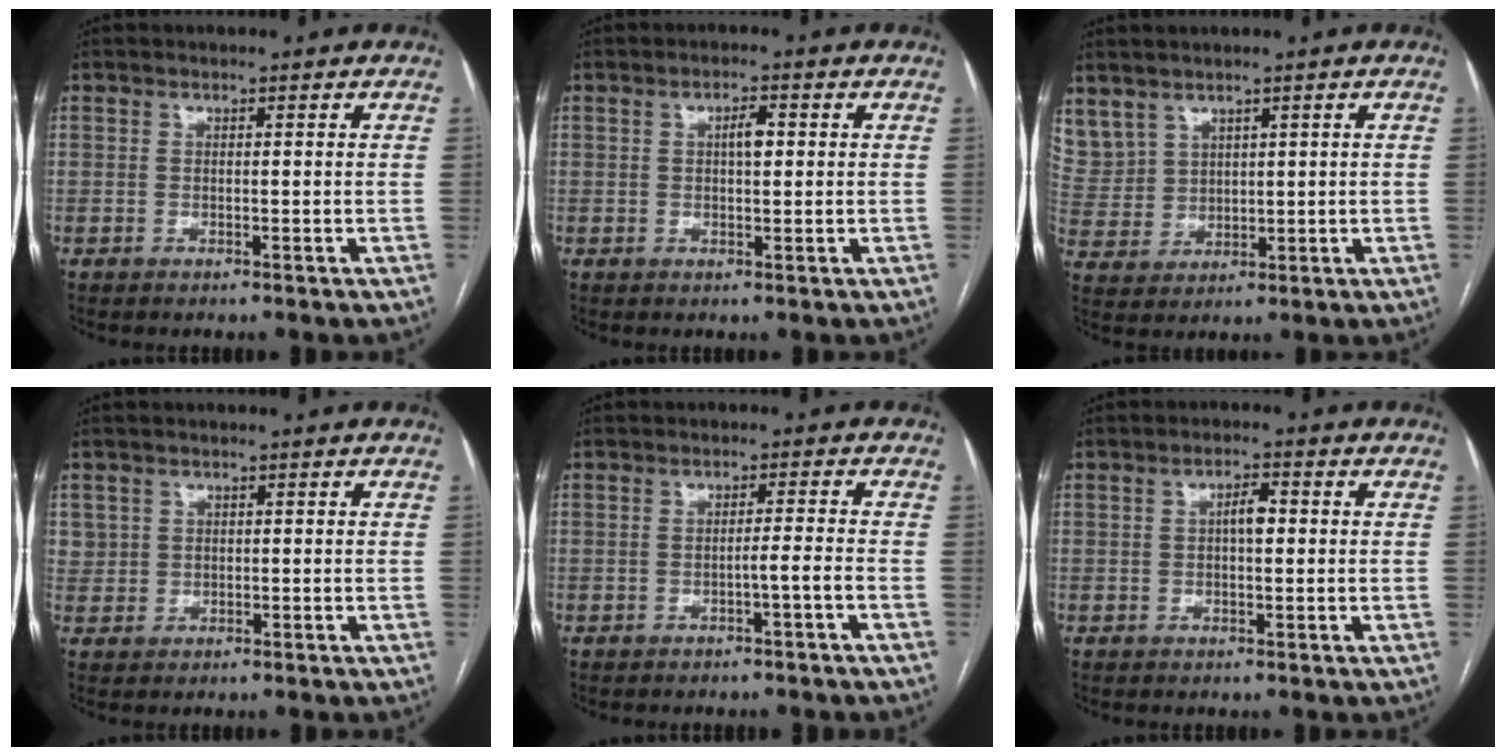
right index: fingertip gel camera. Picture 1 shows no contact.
{"total": 2.7, "force": [0.5, 0.9, 2.5], "torque": [-0.040, 0.005, 0.008]}
{"total": 10.1, "force": [6.0, 7.7, 2.6], "torque": [-0.089, 0.028, 0.151]}
{"total": 2.3, "force": [0.8, 2.2, 0.0], "torque": [0.016, 0.007, 0.013]}
{"total": 2.1, "force": [-1.2, -0.6, 1.6], "torque": [-0.023, 0.001, -0.022]}
{"total": 2.9, "force": [0.3, 0.9, 2.7], "torque": [-0.044, 0.007, 0.003]}